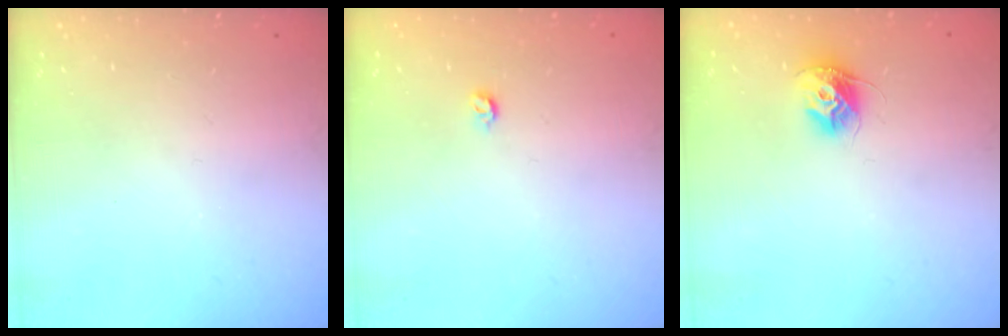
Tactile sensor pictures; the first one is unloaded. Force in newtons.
{"total": 3.3, "press": 3.3, "slide": 0.7}
{"total": 9.5, "press": 9.5, "slide": 0.2}